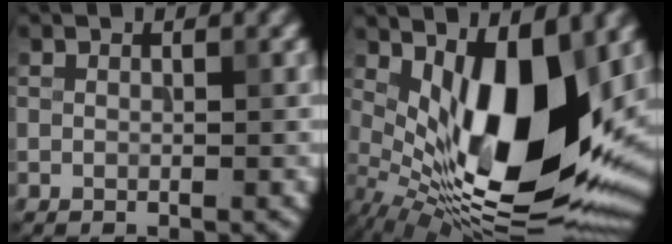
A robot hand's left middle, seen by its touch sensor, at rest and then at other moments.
{"total": 15.7, "force": [1.4, 6.6, 14.2], "torque": [-0.219, -0.013, 0.024]}